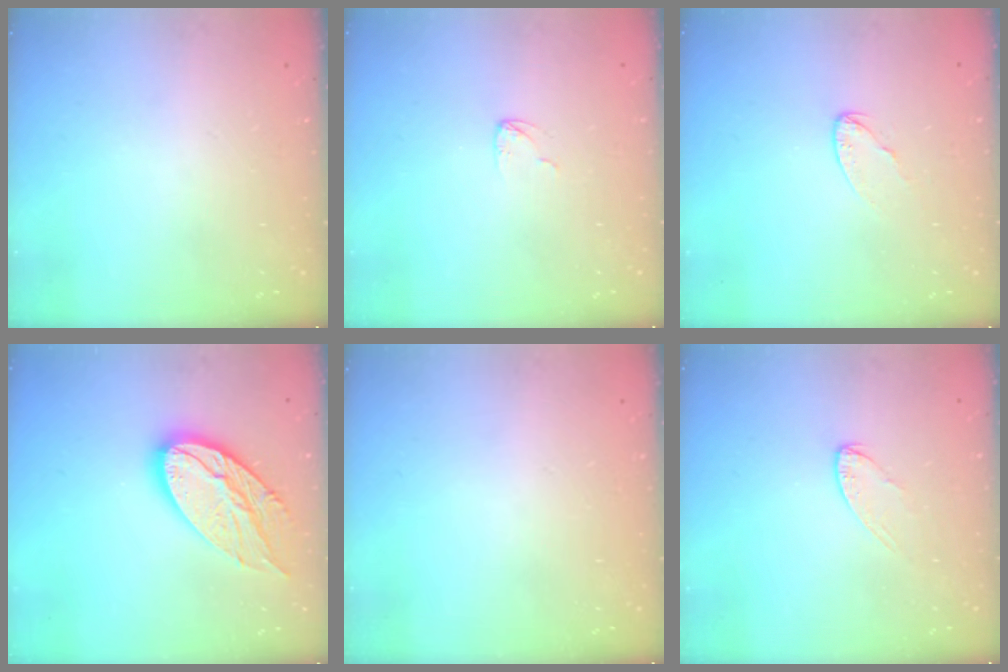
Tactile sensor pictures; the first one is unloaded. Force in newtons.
{"total": 3.0, "press": 2.9, "slide": 0.3}
{"total": 3.8, "press": 3.8, "slide": 0.3}
{"total": 17.7, "press": 17.6, "slide": 1.5}
{"total": 0.0}
{"total": 5.5, "press": 5.4, "slide": 0.4}